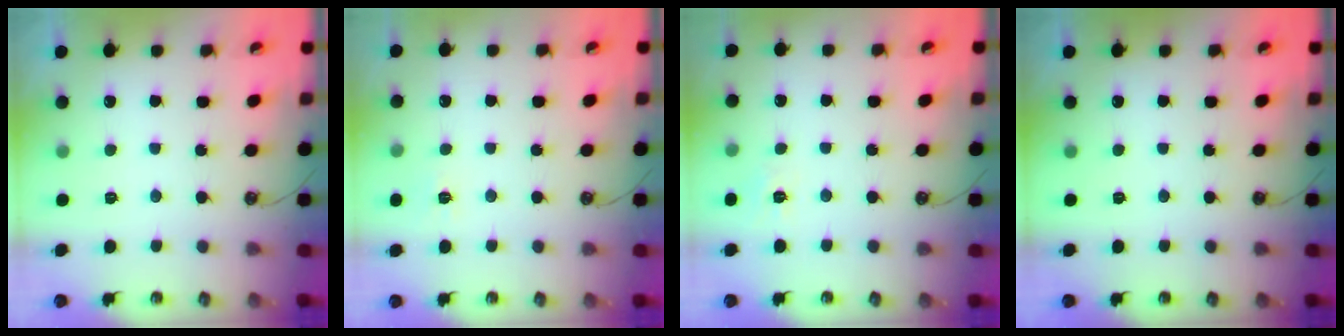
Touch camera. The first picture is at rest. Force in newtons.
{"total": 5.7, "press": 5.7, "slide": 0.6}
{"total": 3.7, "press": 3.7, "slide": 0.4}
{"total": 0.0}